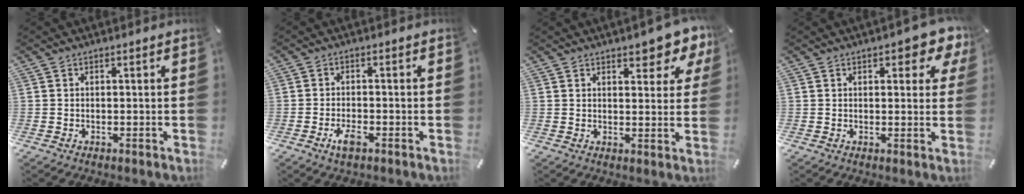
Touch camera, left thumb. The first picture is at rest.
{"total": 3.7, "force": [-2.1, 1.5, 2.5], "torque": [-0.060, 0.001, -0.042]}
{"total": 7.1, "force": [5.1, 3.2, 3.8], "torque": [-0.037, -0.032, 0.083]}
{"total": 5.6, "force": [3.0, 2.8, 3.8], "torque": [-0.043, -0.012, 0.046]}